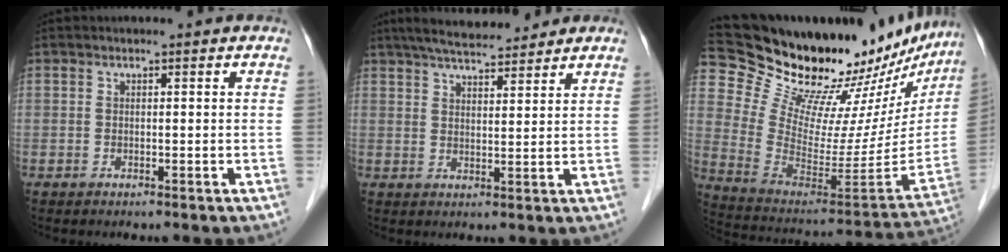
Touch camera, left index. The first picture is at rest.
{"total": 9.6, "force": [8.4, 1.3, 4.4], "torque": [-0.071, 0.021, 0.129]}
{"total": 28.5, "force": [25.4, 8.8, 9.6], "torque": [-0.156, -0.072, 0.359]}